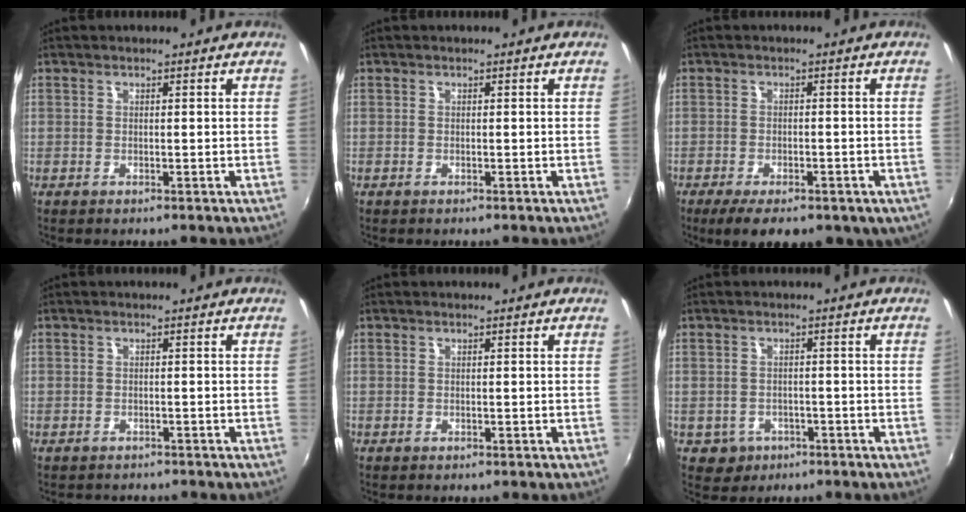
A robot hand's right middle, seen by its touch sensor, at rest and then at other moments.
{"total": 0.0}
{"total": 10.4, "force": [-6.2, 4.6, 7.0], "torque": [-0.144, -0.034, -0.083]}
{"total": 1.6, "force": [-1.3, 1.0, 0.0], "torque": [-0.007, 0.000, -0.021]}
{"total": 0.0}
{"total": 4.1, "force": [-1.6, 3.7, 0.9], "torque": [-0.031, 0.003, -0.017]}